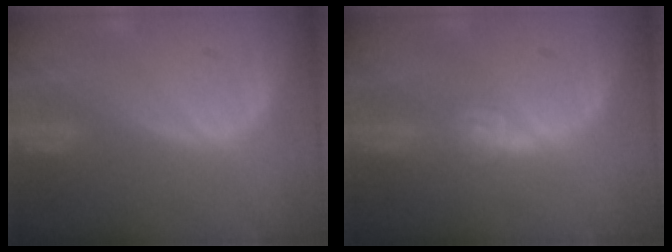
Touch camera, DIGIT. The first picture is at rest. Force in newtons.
{"total": 4.4, "press": 3.9, "slide": 2.0}